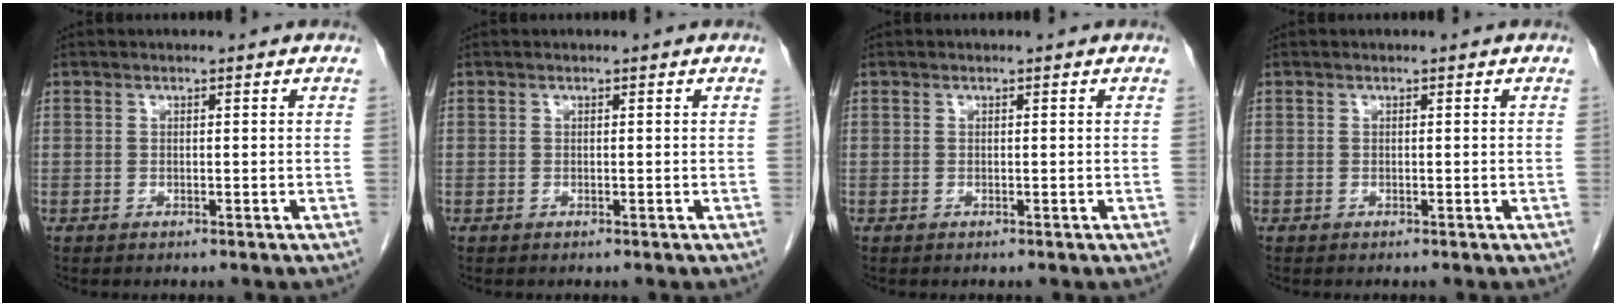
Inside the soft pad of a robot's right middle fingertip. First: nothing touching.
{"total": 0.0}
{"total": 0.0}
{"total": 0.0}